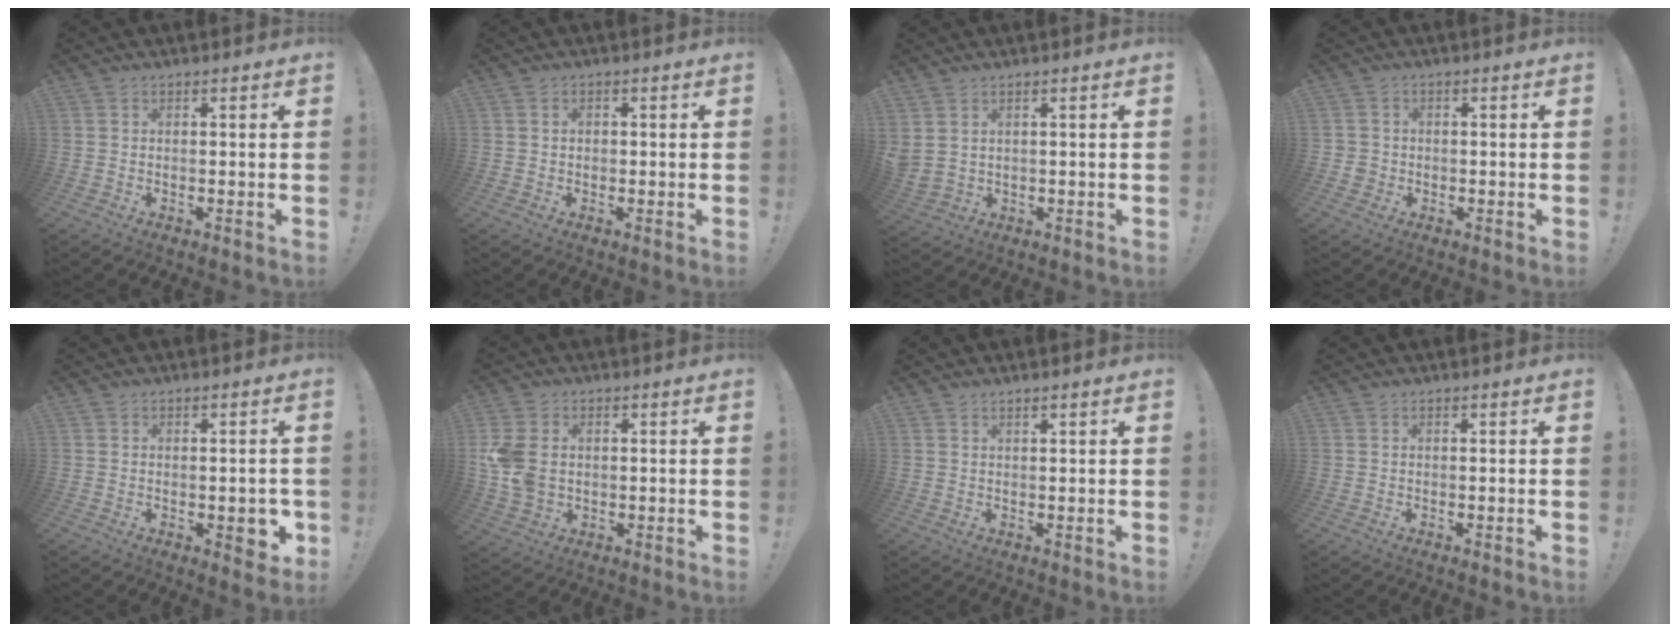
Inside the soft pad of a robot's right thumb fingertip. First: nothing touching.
{"total": 1.2, "force": [0.0, 1.1, 0.3], "torque": [0.001, 0.000, -0.001]}
{"total": 3.2, "force": [1.9, 1.2, 2.3], "torque": [-0.047, -0.006, 0.040]}
{"total": 3.0, "force": [-0.2, 2.9, 0.9], "torque": [-0.011, 0.004, -0.001]}
{"total": 5.3, "force": [-1.4, 2.9, 4.2], "torque": [-0.036, 0.005, -0.019]}
{"total": 9.9, "force": [1.2, 7.4, 6.4], "torque": [-0.133, -0.001, 0.025]}
{"total": 1.0, "force": [0.9, -0.1, 0.6], "torque": [-0.004, -0.004, 0.014]}
{"total": 0.0}